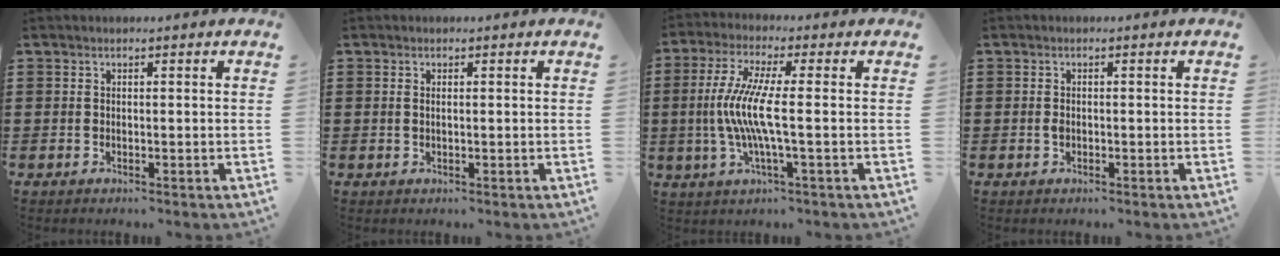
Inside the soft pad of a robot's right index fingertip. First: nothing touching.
{"total": 0.8, "force": [0.1, 0.3, 0.7], "torque": [-0.015, 0.001, 0.002]}
{"total": 8.1, "force": [-1.0, 0.9, 8.0], "torque": [-0.184, -0.021, -0.032]}
{"total": 1.4, "force": [-0.3, 0.9, 1.1], "torque": [-0.023, 0.002, -0.006]}